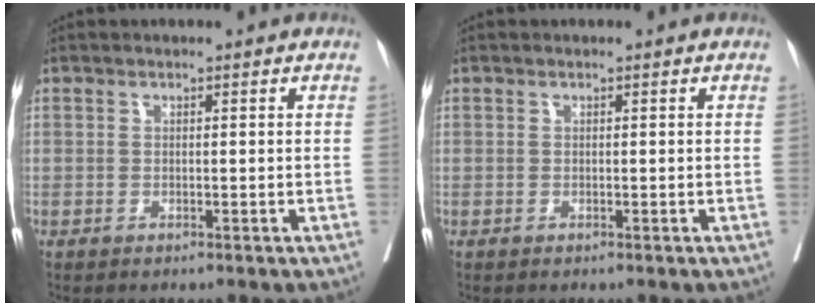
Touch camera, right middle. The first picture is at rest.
{"total": 0.0}